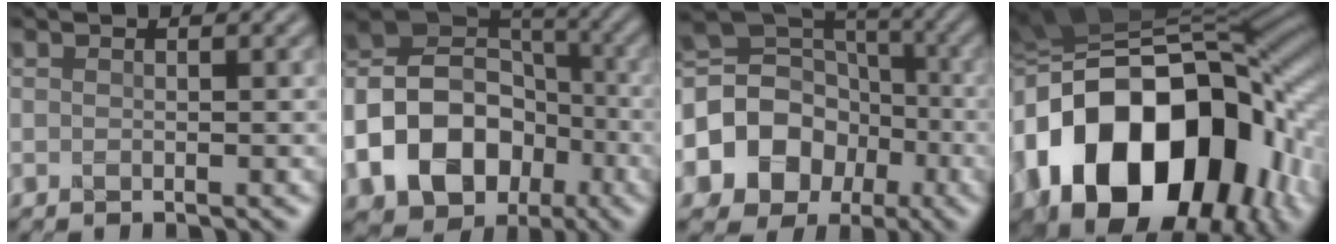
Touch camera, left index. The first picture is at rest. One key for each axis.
{"total": 15.3, "fx": -5.1, "fy": 12.2, "fz": 7.7, "tx": -0.162, "ty": -0.008, "tz": -0.101}
{"total": 12.2, "fx": -3.2, "fy": 10.6, "fz": 5.1, "tx": -0.120, "ty": -0.002, "tz": -0.074}
{"total": 19.2, "fx": -3.7, "fy": 13.6, "fz": 13.0, "tx": -0.259, "ty": -0.023, "tz": -0.044}